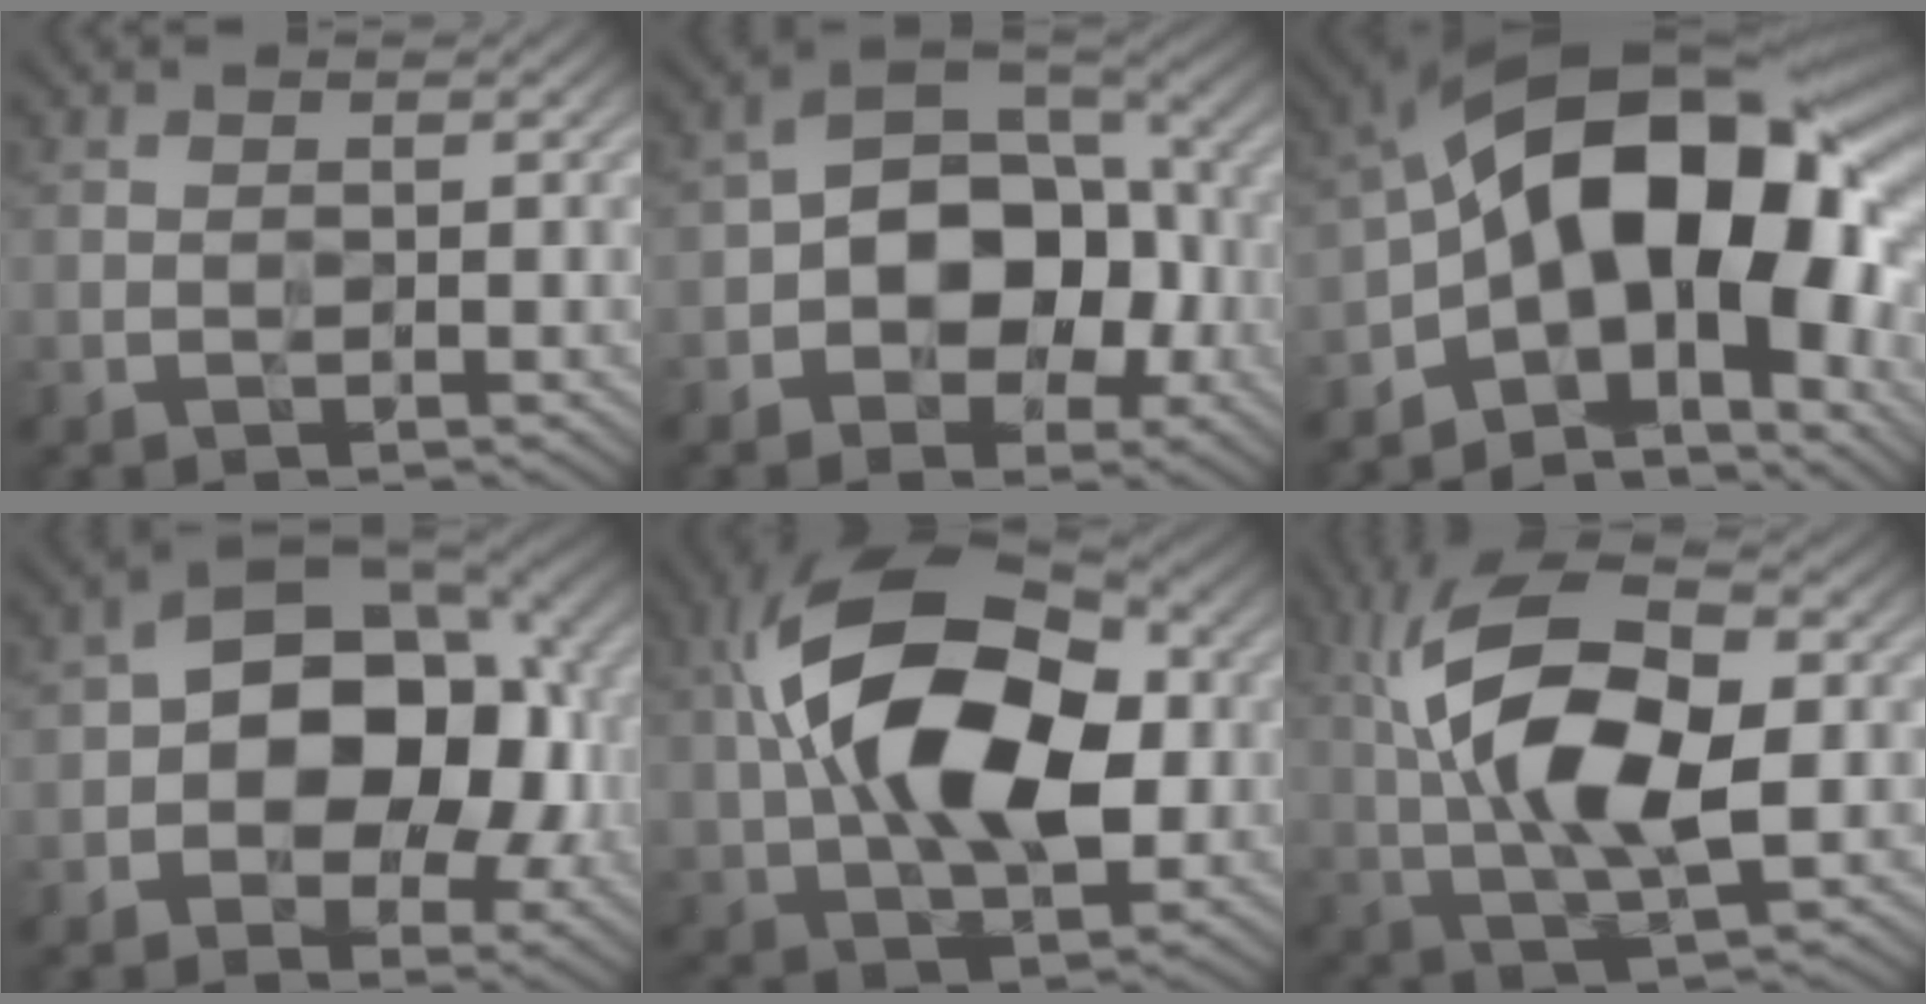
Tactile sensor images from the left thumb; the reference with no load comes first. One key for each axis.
{"total": 11.9, "fx": -2.1, "fy": 8.0, "fz": 8.5, "tx": -0.128, "ty": 0.004, "tz": -0.048}
{"total": 18.1, "fx": -2.6, "fy": 9.2, "fz": 15.4, "tx": -0.224, "ty": 0.019, "tz": -0.057}
{"total": 14.5, "fx": -0.6, "fy": 9.5, "fz": 11.0, "tx": -0.158, "ty": 0.007, "tz": -0.014}
{"total": 17.3, "fx": 2.0, "fy": 10.0, "fz": 14.0, "tx": -0.261, "ty": 0.026, "tz": 0.021}
{"total": 15.0, "fx": 1.2, "fy": 6.8, "fz": 13.3, "tx": -0.263, "ty": 0.011, "tz": 0.017}